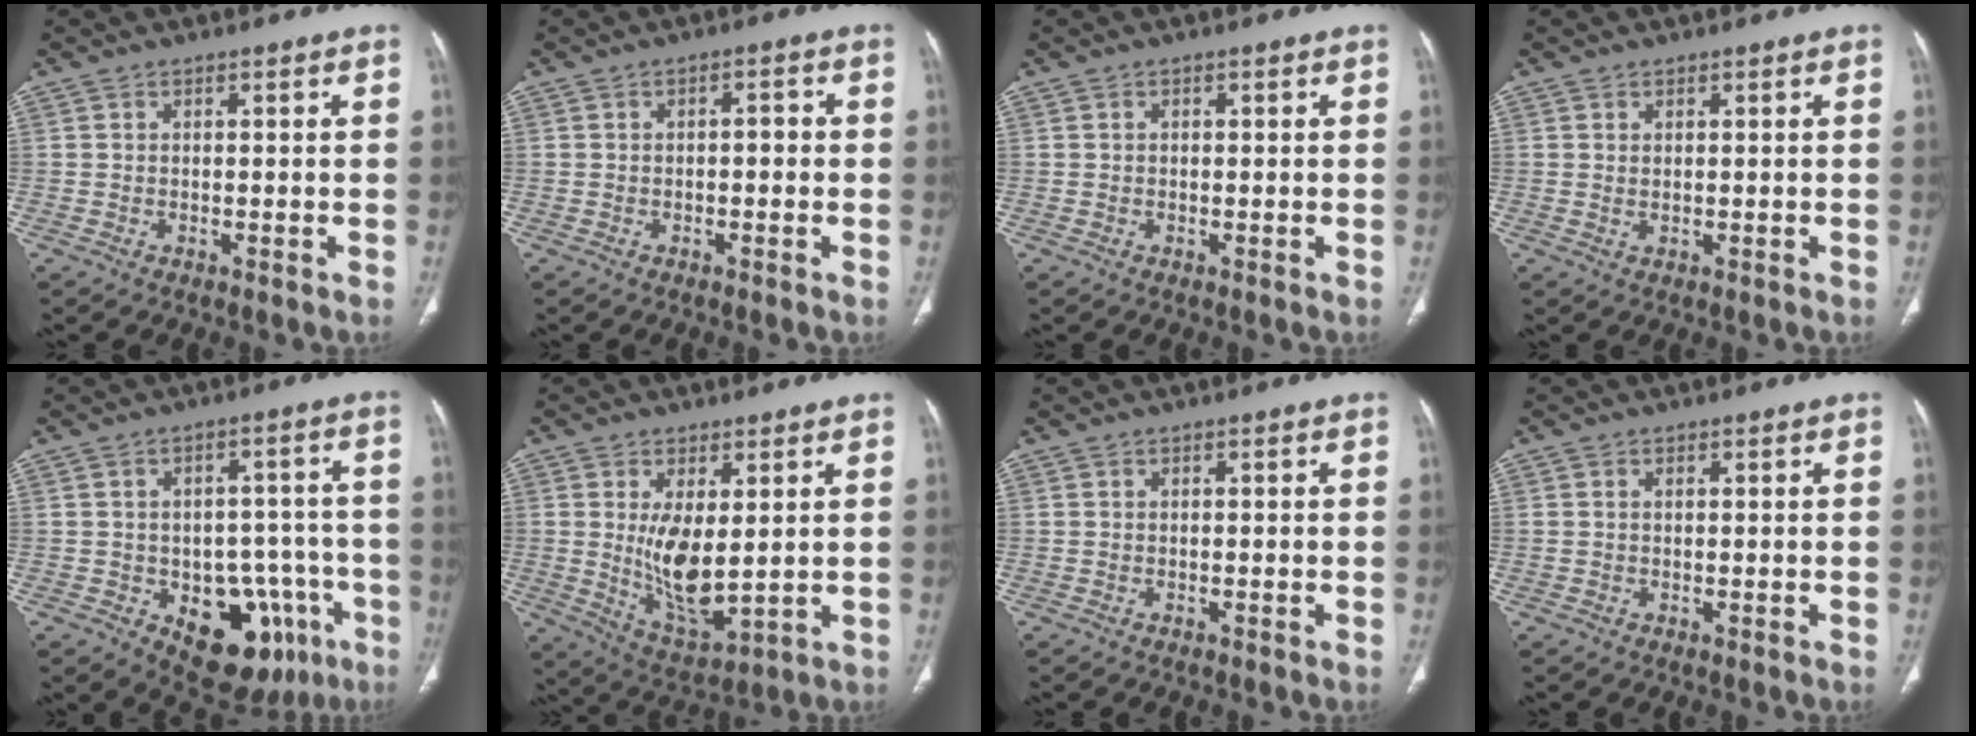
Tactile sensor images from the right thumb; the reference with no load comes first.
{"total": 2.1, "force": [-0.2, 1.1, 1.8], "torque": [-0.020, 0.007, -0.006]}
{"total": 0.0}
{"total": 0.8, "force": [0.3, 0.4, 0.6], "torque": [-0.014, 0.000, 0.010]}
{"total": 16.3, "force": [-6.6, 10.0, 11.0], "torque": [-0.100, 0.036, -0.075]}
{"total": 10.5, "force": [1.1, 4.8, 9.3], "torque": [-0.151, -0.030, 0.039]}
{"total": 0.0}
{"total": 0.5, "force": [0.2, 0.3, 0.4], "torque": [-0.012, 0.006, 0.005]}